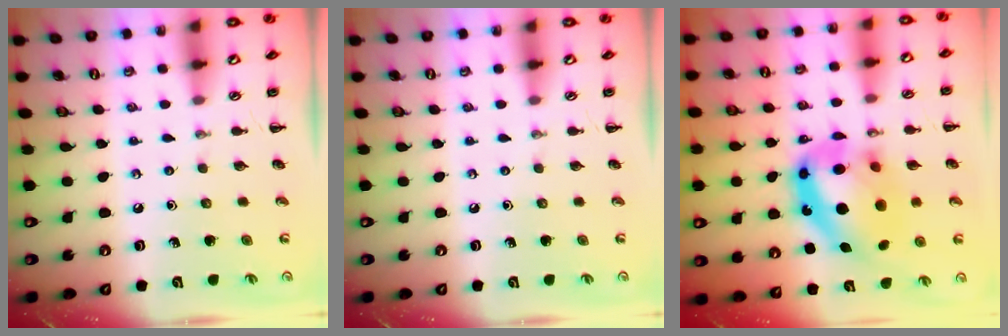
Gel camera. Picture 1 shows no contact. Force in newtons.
{"total": 0.0}
{"total": 18.5, "press": 17.9, "slide": 4.9}